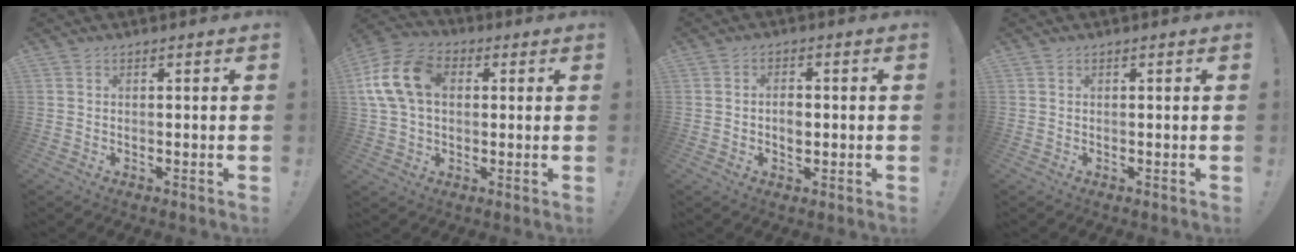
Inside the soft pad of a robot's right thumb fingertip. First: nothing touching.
{"total": 15.8, "force": [3.2, 11.2, 10.7], "torque": [-0.210, 0.011, 0.066]}
{"total": 3.4, "force": [-0.6, 2.2, 2.5], "torque": [-0.023, -0.001, -0.013]}
{"total": 0.0}